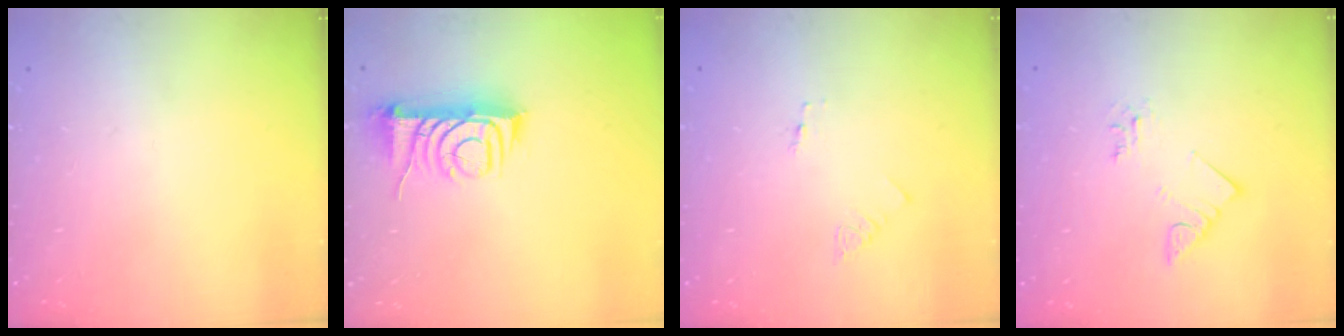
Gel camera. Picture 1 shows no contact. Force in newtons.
{"total": 8.0, "press": 8.0, "slide": 0.3}
{"total": 1.4, "press": 1.3, "slide": 0.1}
{"total": 3.1, "press": 3.1, "slide": 0.1}